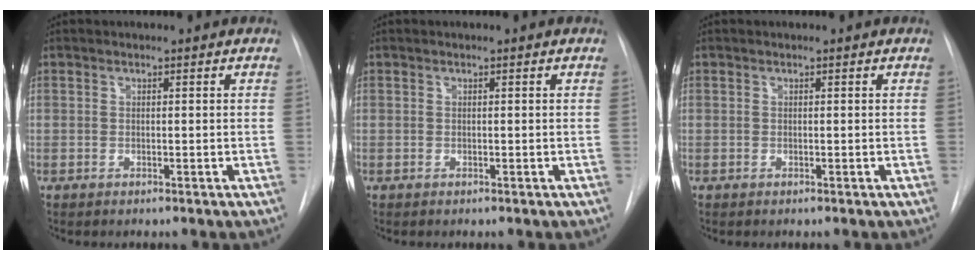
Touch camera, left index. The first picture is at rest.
{"total": 0.0}
{"total": 0.0}